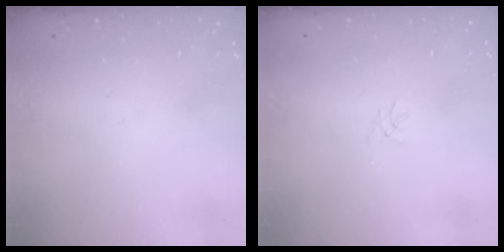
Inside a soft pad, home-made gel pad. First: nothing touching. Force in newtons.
{"total": 0.0}